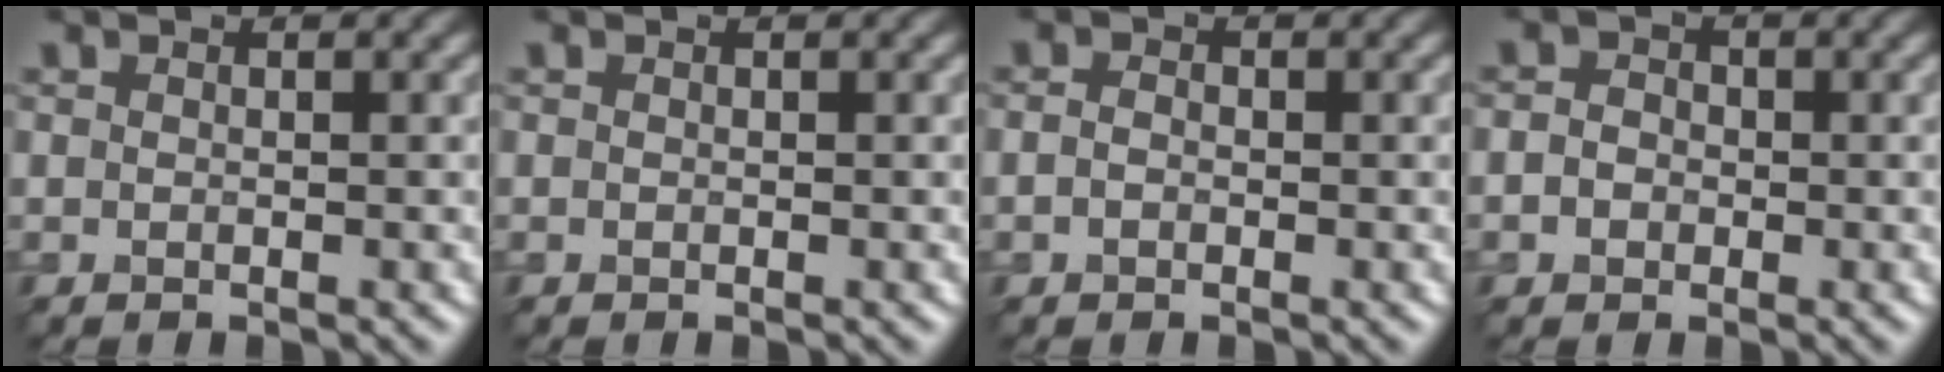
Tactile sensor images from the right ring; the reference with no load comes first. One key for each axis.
{"total": 0.0}
{"total": 1.1, "fx": -0.4, "fy": 0.8, "fz": 0.7, "tx": -0.016, "ty": -0.001, "tz": -0.013}
{"total": 2.1, "fx": -0.2, "fy": 1.8, "fz": 1.0, "tx": -0.006, "ty": 0.006, "tz": -0.021}